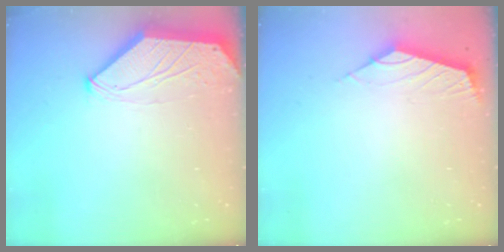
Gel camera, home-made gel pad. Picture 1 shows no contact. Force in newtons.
{"total": 2.5, "press": 2.5, "slide": 0.6}